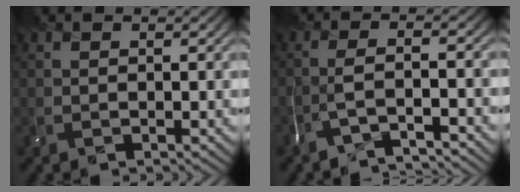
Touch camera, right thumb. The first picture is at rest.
{"total": 3.7, "force": [-3.3, -0.5, 1.6], "torque": [-0.011, 0.005, -0.079]}